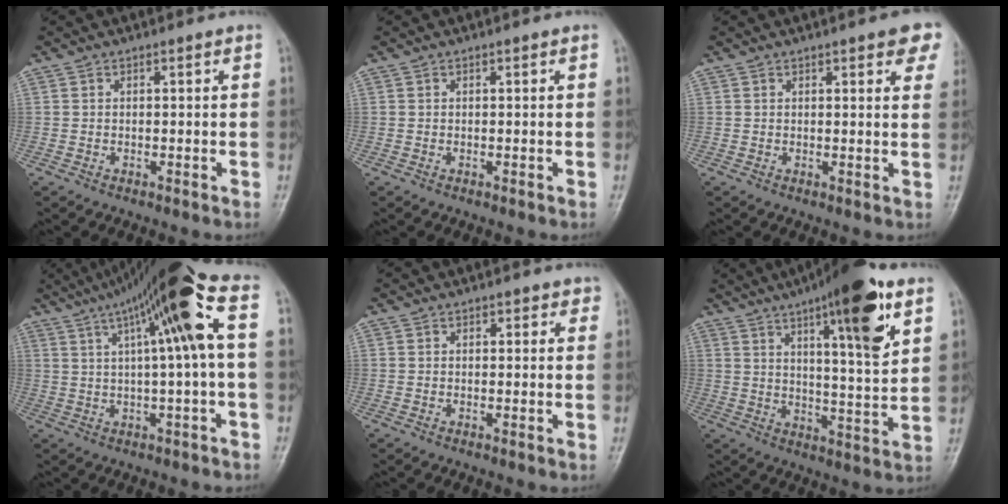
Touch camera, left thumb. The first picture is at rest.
{"total": 0.0}
{"total": 6.3, "force": [3.6, 1.9, 4.9], "torque": [-0.034, -0.006, 0.037]}
{"total": 16.4, "force": [4.6, 2.0, 15.6], "torque": [-0.256, 0.041, 0.071]}
{"total": 1.5, "force": [0.8, 1.1, 0.7], "torque": [0.010, -0.001, 0.005]}
{"total": 17.4, "force": [9.0, 3.6, 14.5], "torque": [-0.200, -0.037, 0.133]}